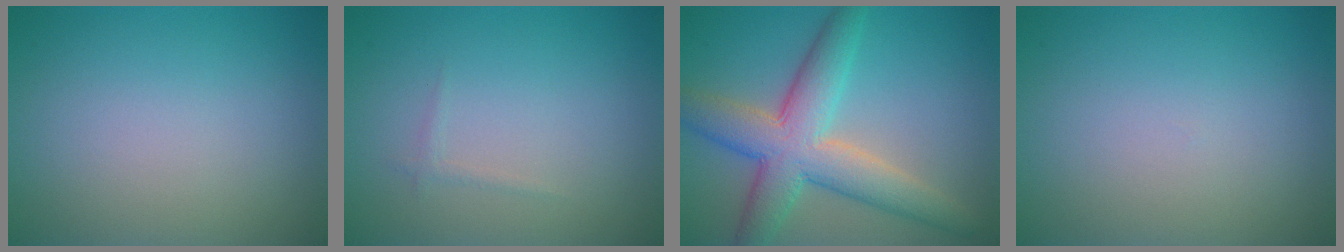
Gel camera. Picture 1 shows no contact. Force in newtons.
{"total": 0.6, "press": 0.6, "slide": 0.0}
{"total": 7.5, "press": 7.5, "slide": 0.6}
{"total": 0.0}